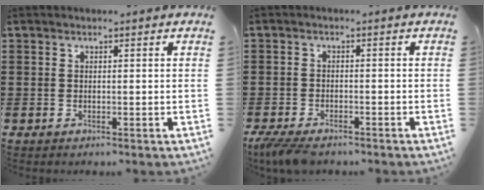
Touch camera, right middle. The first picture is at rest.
{"total": 3.0, "force": [-2.6, 0.8, 1.4], "torque": [-0.047, -0.006, -0.057]}